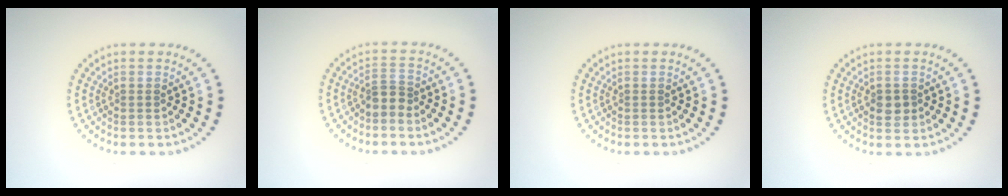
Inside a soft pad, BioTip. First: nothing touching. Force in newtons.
{"total": 1.8, "press": 1.3, "slide": 1.2}
{"total": 0.0}
{"total": 1.7, "press": 1.7, "slide": 0.1}